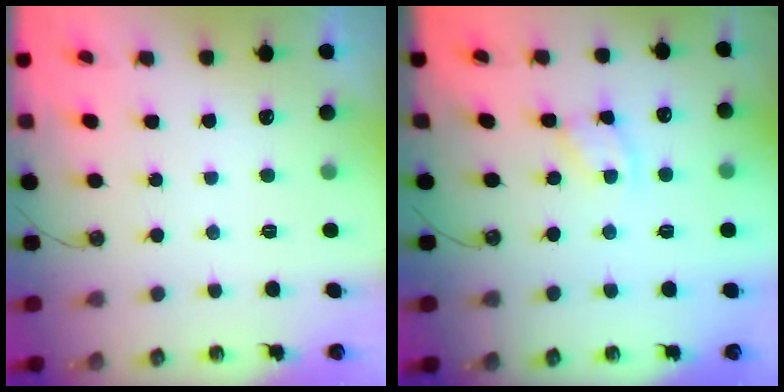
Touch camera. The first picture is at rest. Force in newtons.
{"total": 2.9, "press": 2.9, "slide": 0.1}